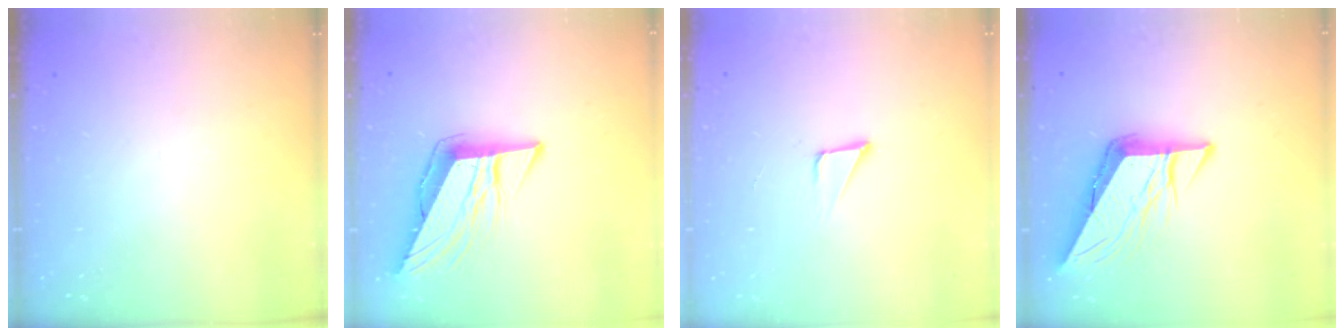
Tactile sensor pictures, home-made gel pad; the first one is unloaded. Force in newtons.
{"total": 9.9, "press": 9.9, "slide": 0.8}
{"total": 2.2, "press": 2.2, "slide": 0.2}
{"total": 9.3, "press": 9.2, "slide": 1.2}